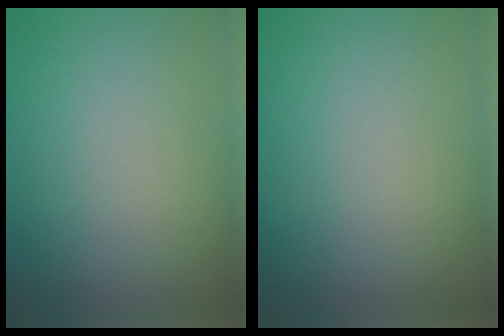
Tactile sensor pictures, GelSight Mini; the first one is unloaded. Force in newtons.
{"total": 0.0}